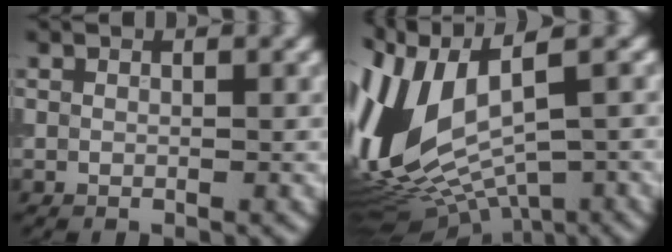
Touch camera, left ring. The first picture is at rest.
{"total": 14.5, "force": [0.9, 6.9, 12.7], "torque": [-0.279, -0.004, 0.036]}